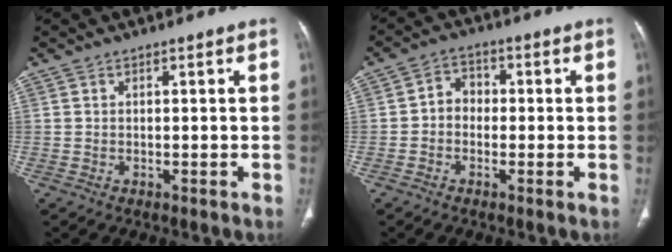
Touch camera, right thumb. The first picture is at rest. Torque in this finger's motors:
{"motor_torque": [-0.35, -0.44, -0.13, -0.16, -0.03]}